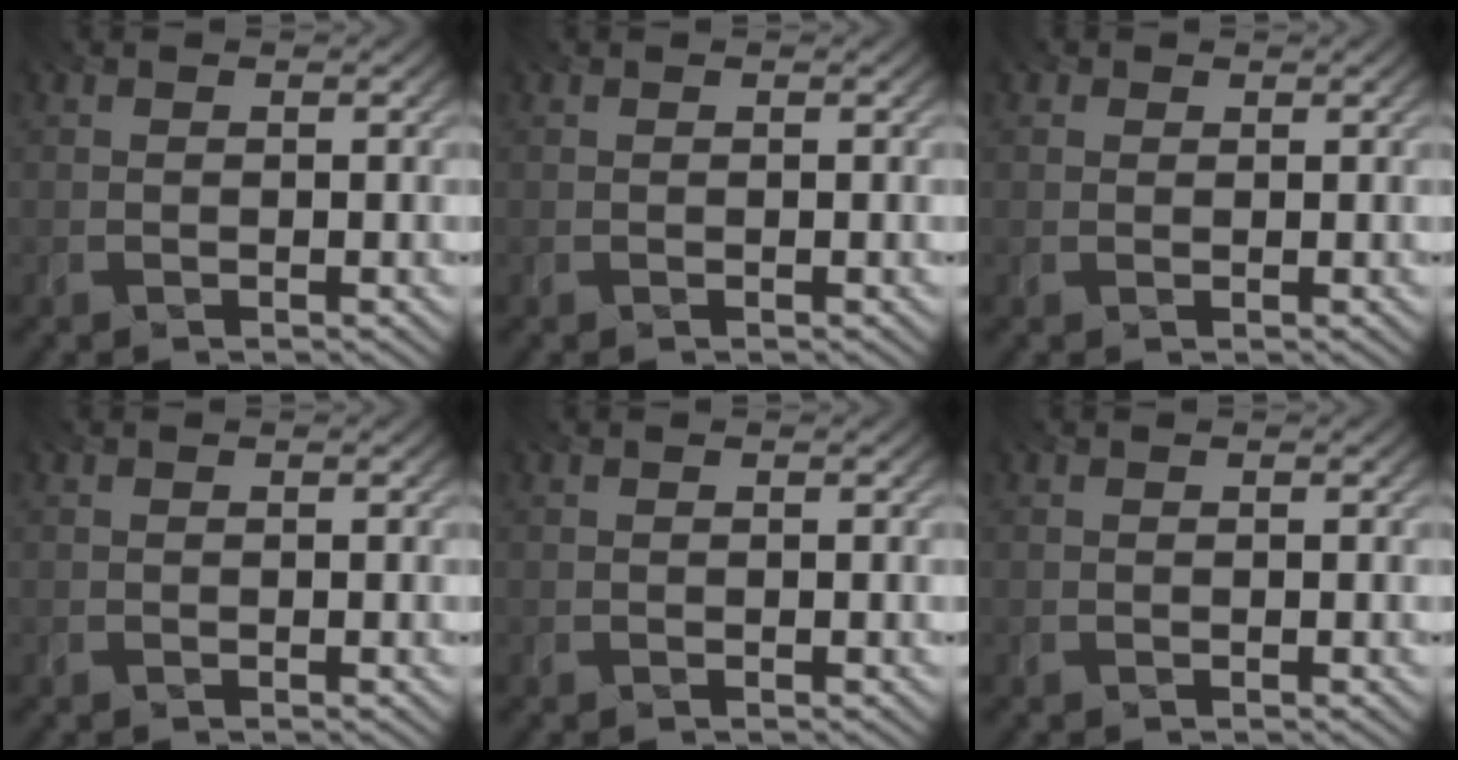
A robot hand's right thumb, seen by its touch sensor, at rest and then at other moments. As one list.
[{"total": 0.0}, {"total": 1.3, "force": [0.6, 1.1, 0.4], "torque": [-0.010, 0.001, 0.010]}, {"total": 0.0}, {"total": 0.0}, {"total": 0.0}]